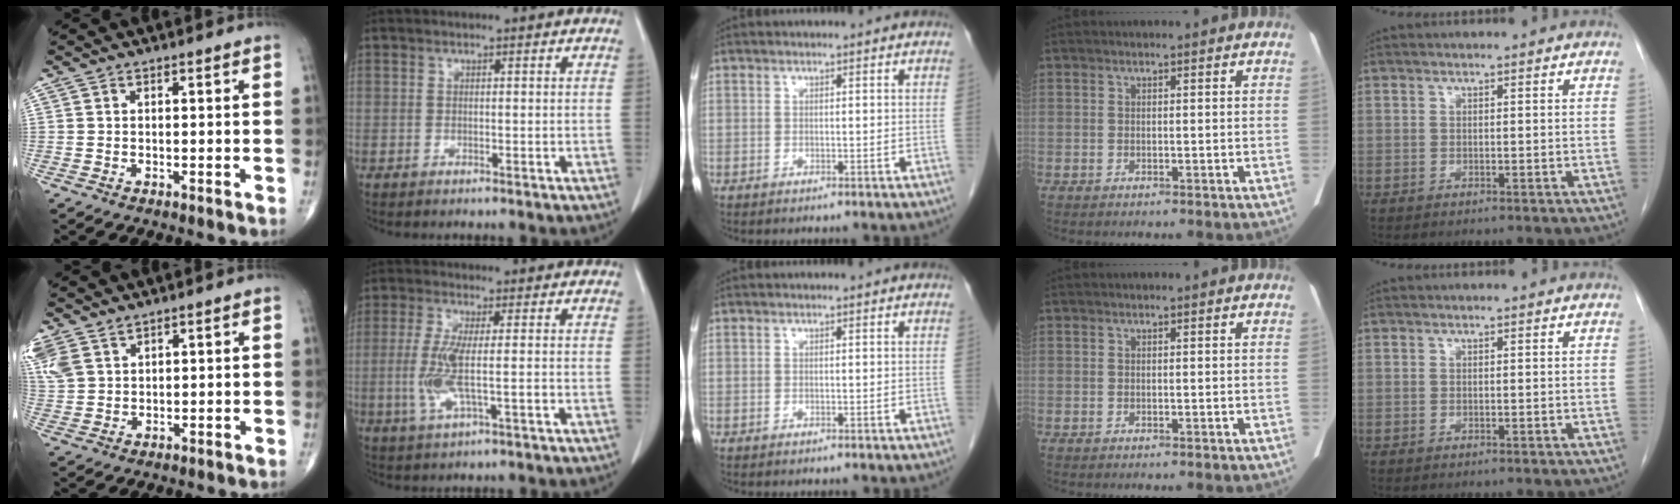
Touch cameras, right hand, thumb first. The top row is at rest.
{"thumb": {"total": 8.0, "force": [5.0, 4.8, 4.1], "torque": [-0.107, -0.004, 0.111]}, "index": {"total": 6.1, "force": [-1.0, 0.7, 6.0], "torque": [-0.133, -0.009, -0.017]}}